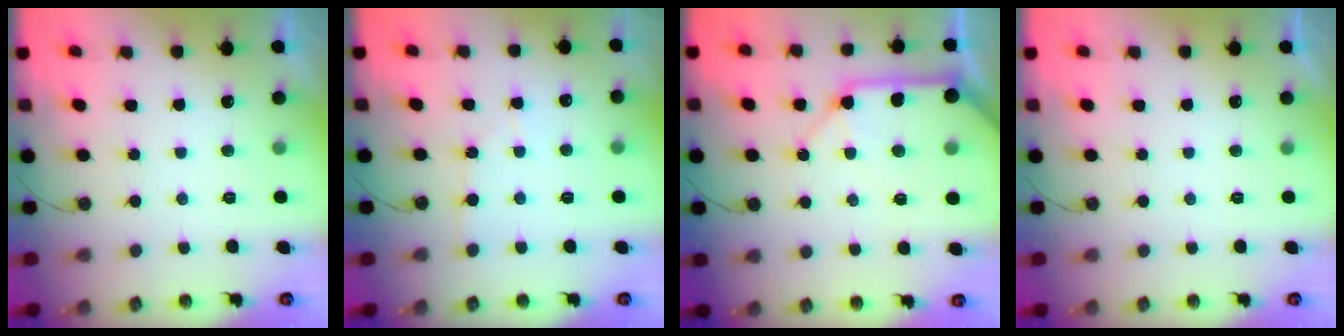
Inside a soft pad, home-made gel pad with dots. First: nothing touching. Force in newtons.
{"total": 2.8, "press": 2.7, "slide": 0.4}
{"total": 15.2, "press": 15.0, "slide": 2.2}
{"total": 0.0}